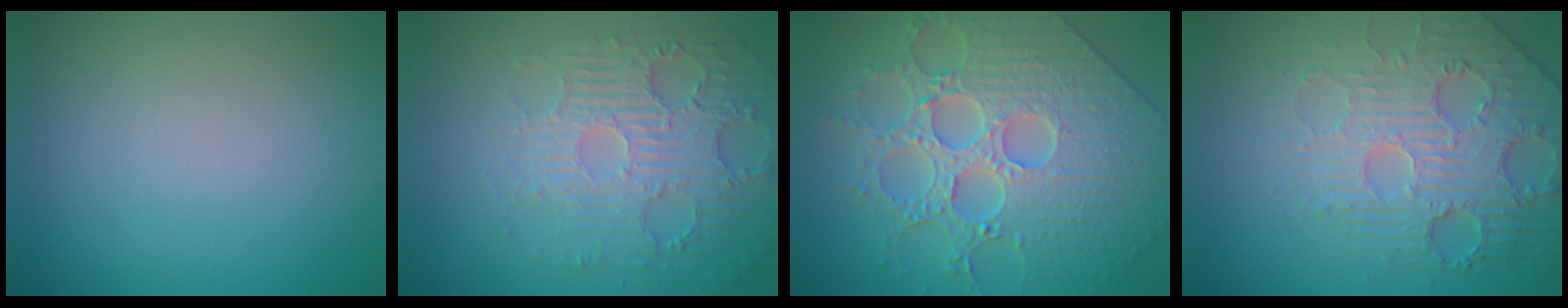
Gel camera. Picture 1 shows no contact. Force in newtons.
{"total": 4.3, "press": 3.8, "slide": 2.1}
{"total": 7.1, "press": 6.3, "slide": 3.3}
{"total": 4.7, "press": 4.4, "slide": 1.7}